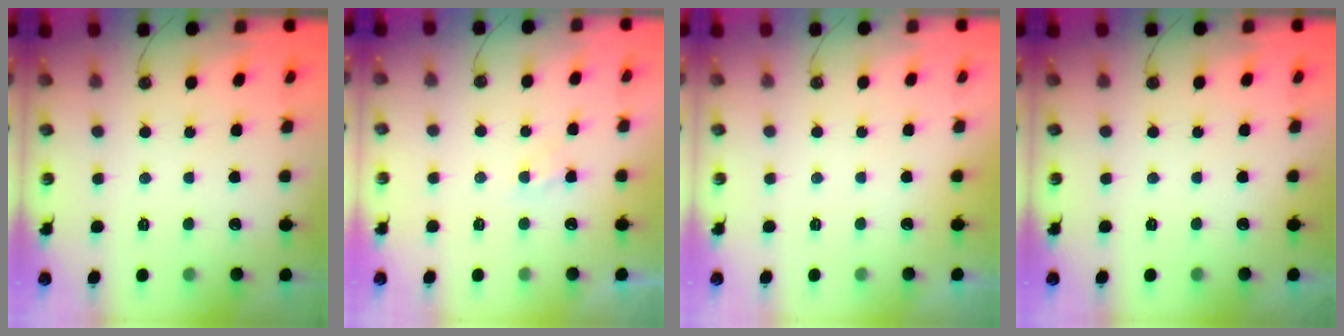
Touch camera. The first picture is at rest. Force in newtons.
{"total": 2.3, "press": 2.3, "slide": 0.4}
{"total": 0.0}
{"total": 0.0}